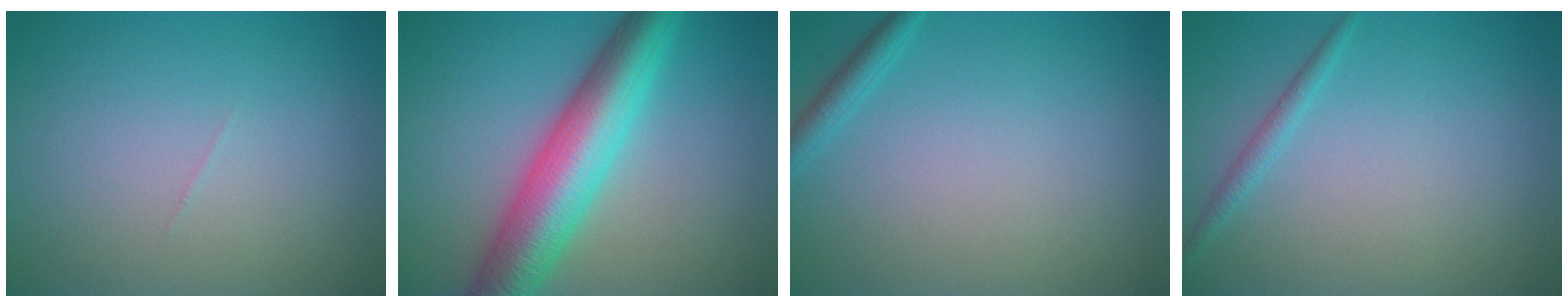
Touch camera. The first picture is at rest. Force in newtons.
{"total": 8.7, "press": 8.7, "slide": 0.1}
{"total": 1.5, "press": 1.5, "slide": 0.2}
{"total": 1.1, "press": 1.1, "slide": 0.1}